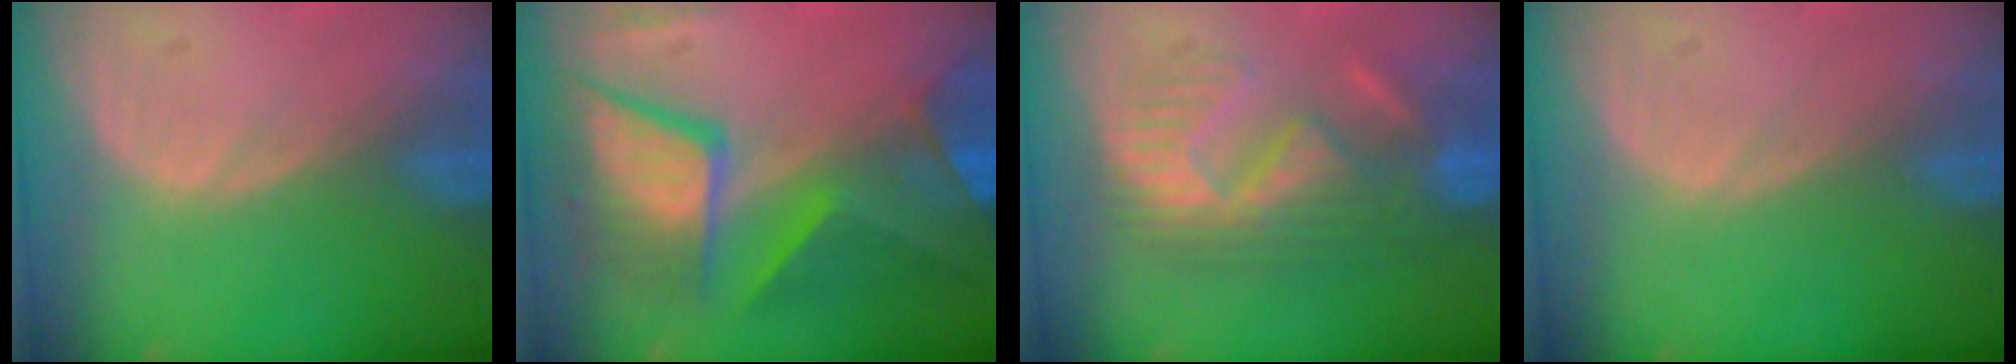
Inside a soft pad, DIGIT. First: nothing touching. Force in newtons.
{"total": 11.5, "press": 11.4, "slide": 1.3}
{"total": 8.7, "press": 8.6, "slide": 1.5}
{"total": 0.0}